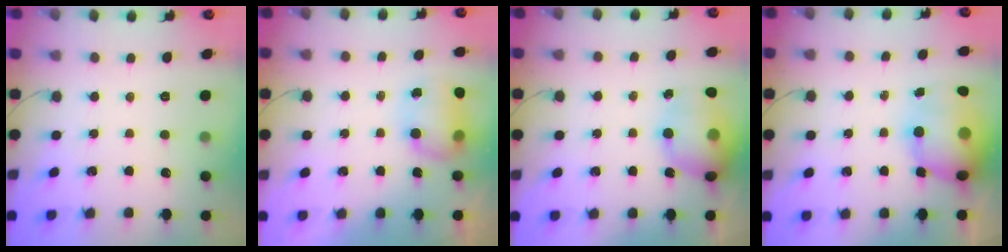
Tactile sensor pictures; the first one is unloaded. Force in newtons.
{"total": 7.8, "press": 7.8, "slide": 0.5}
{"total": 16.7, "press": 16.4, "slide": 3.1}
{"total": 16.0, "press": 15.5, "slide": 3.9}